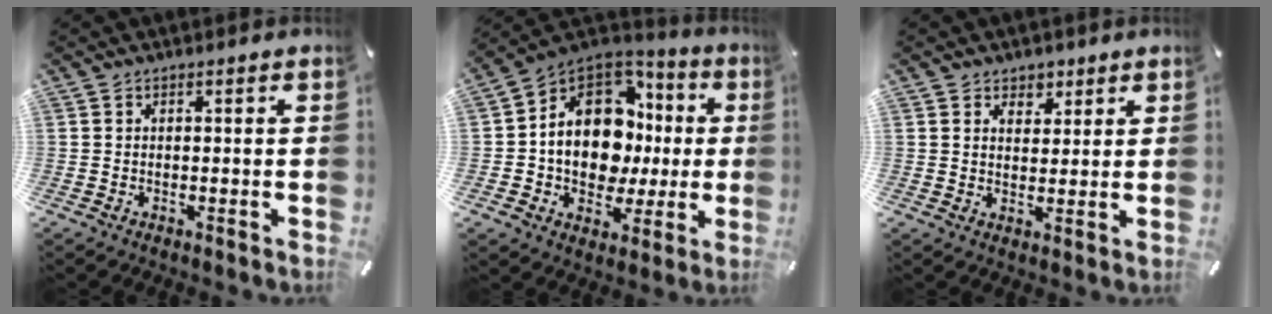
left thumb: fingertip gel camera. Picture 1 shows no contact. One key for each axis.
{"total": 15.9, "fx": 0.8, "fy": 12.4, "fz": 10.1, "tx": -0.189, "ty": -0.015, "tz": 0.014}
{"total": 4.0, "fx": 2.3, "fy": 3.2, "fz": 0.1, "tx": 0.017, "ty": -0.012, "tz": 0.035}